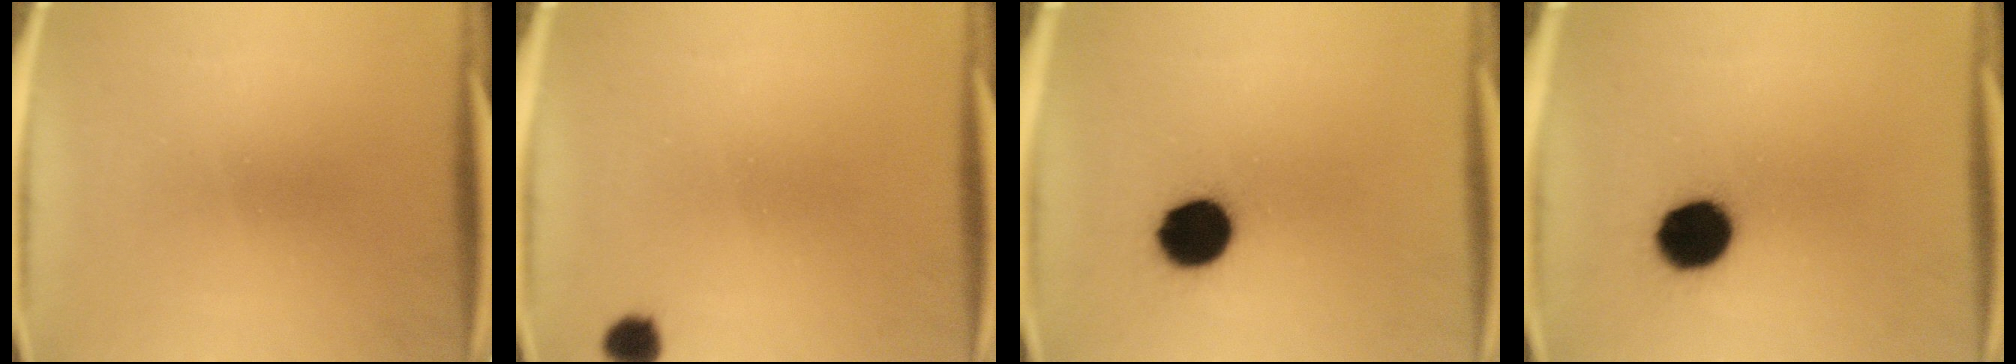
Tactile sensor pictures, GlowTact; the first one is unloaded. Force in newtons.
{"total": 2.8}
{"total": 11.4}
{"total": 11.0}